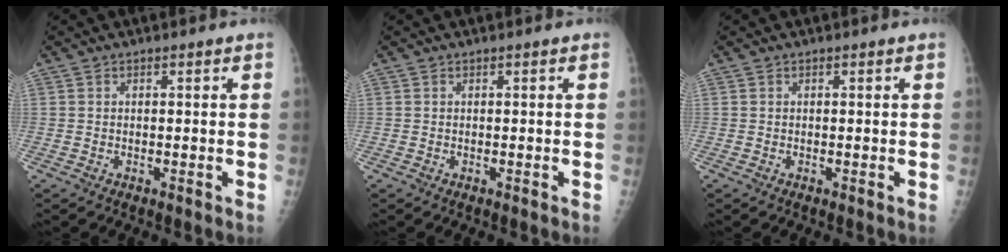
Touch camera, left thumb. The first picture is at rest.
{"total": 0.0}
{"total": 0.0}